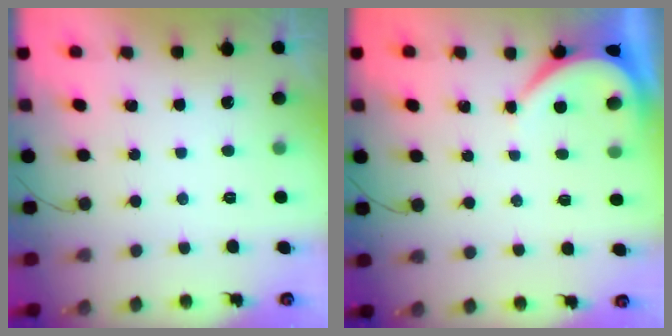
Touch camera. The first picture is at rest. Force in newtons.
{"total": 3.9, "press": 3.9, "slide": 0.6}